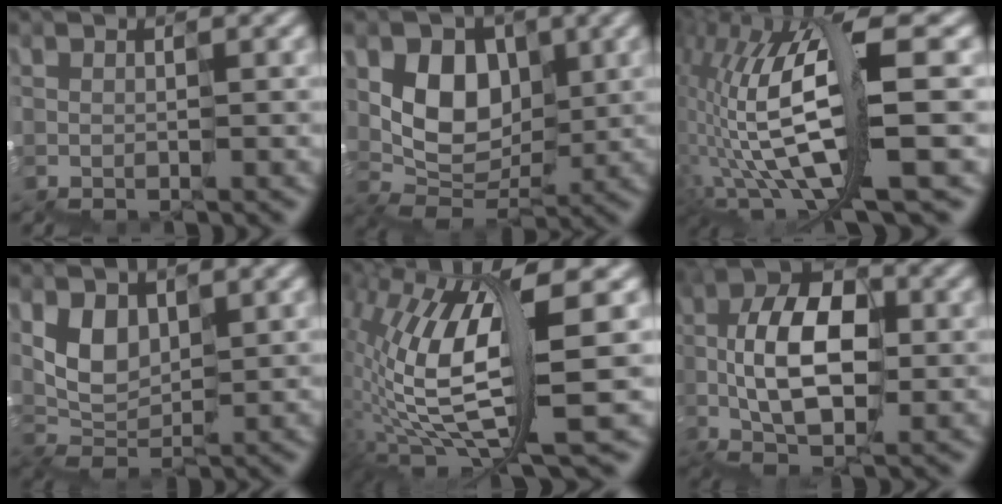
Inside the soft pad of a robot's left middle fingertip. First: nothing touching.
{"total": 5.1, "force": [1.5, 4.3, 2.3], "torque": [-0.040, -0.003, 0.027]}
{"total": 11.3, "force": [-1.1, 3.6, 10.7], "torque": [-0.230, 0.015, -0.019]}
{"total": 2.6, "force": [1.8, 1.8, 0.6], "torque": [-0.020, 0.001, 0.037]}
{"total": 9.5, "force": [1.5, 2.7, 9.0], "torque": [-0.195, 0.003, 0.029]}
{"total": 8.8, "force": [-0.6, 5.3, 7.0], "torque": [-0.139, 0.021, -0.023]}